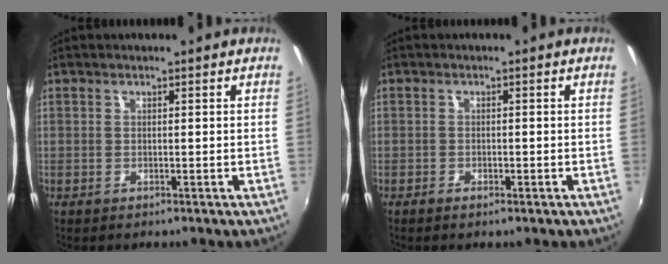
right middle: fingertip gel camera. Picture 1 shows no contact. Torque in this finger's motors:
{"motor_torque": [-0.25, -0.20, -0.07, -0.01]}